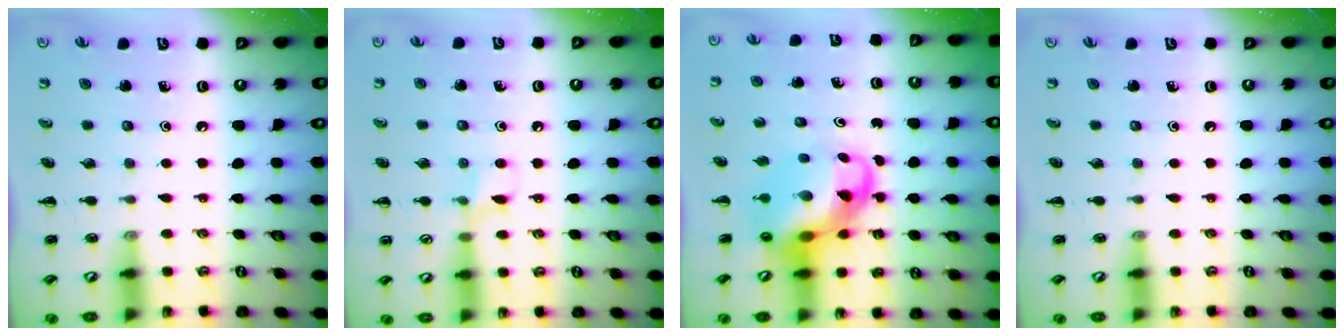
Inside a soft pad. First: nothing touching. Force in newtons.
{"total": 5.6, "press": 5.2, "slide": 1.9}
{"total": 7.6, "press": 7.3, "slide": 2.1}
{"total": 0.0}